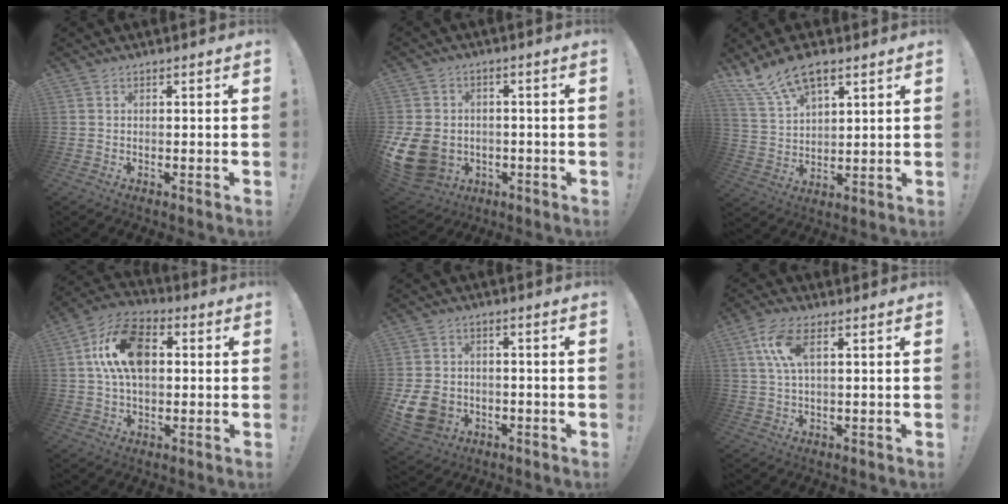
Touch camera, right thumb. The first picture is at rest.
{"total": 13.5, "force": [-3.0, 11.0, 7.1], "torque": [-0.158, 0.017, -0.049]}
{"total": 11.1, "force": [7.8, 4.9, 6.2], "torque": [-0.120, -0.037, 0.148]}
{"total": 16.4, "force": [3.2, 10.8, 11.9], "torque": [-0.199, 0.010, 0.061]}
{"total": 11.3, "force": [-3.3, 9.2, 5.6], "torque": [-0.105, 0.018, -0.056]}
{"total": 8.1, "force": [2.9, 3.3, 6.8], "torque": [-0.129, -0.001, 0.053]}